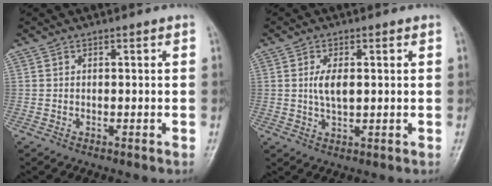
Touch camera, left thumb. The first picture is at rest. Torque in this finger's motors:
{"motor_torque": [0.05, 0.05, 0.27, -0.08, 0.05]}